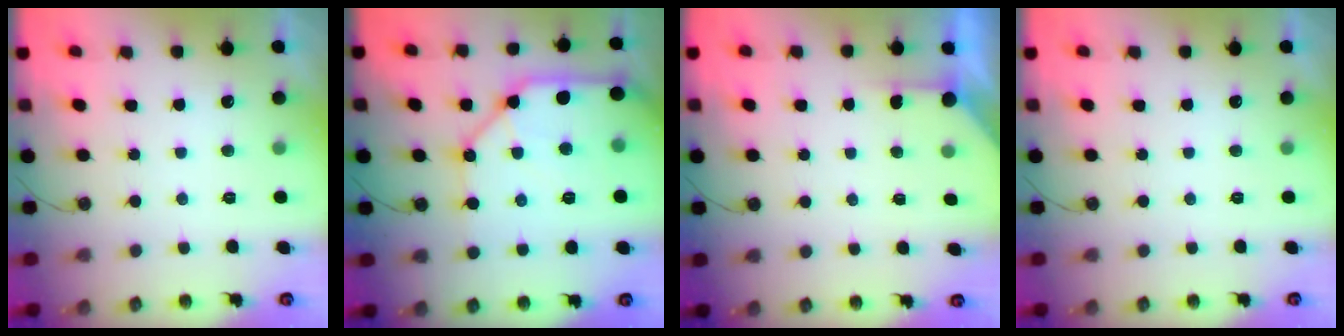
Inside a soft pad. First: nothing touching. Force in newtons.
{"total": 16.2, "press": 16.1, "slide": 1.8}
{"total": 2.7, "press": 2.7, "slide": 0.3}
{"total": 0.6, "press": 0.1, "slide": 0.5}